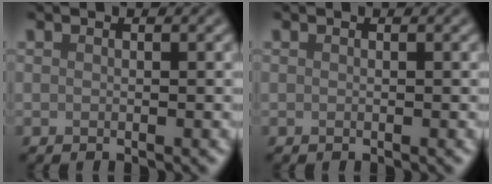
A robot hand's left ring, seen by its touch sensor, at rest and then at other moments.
{"total": 0.0}